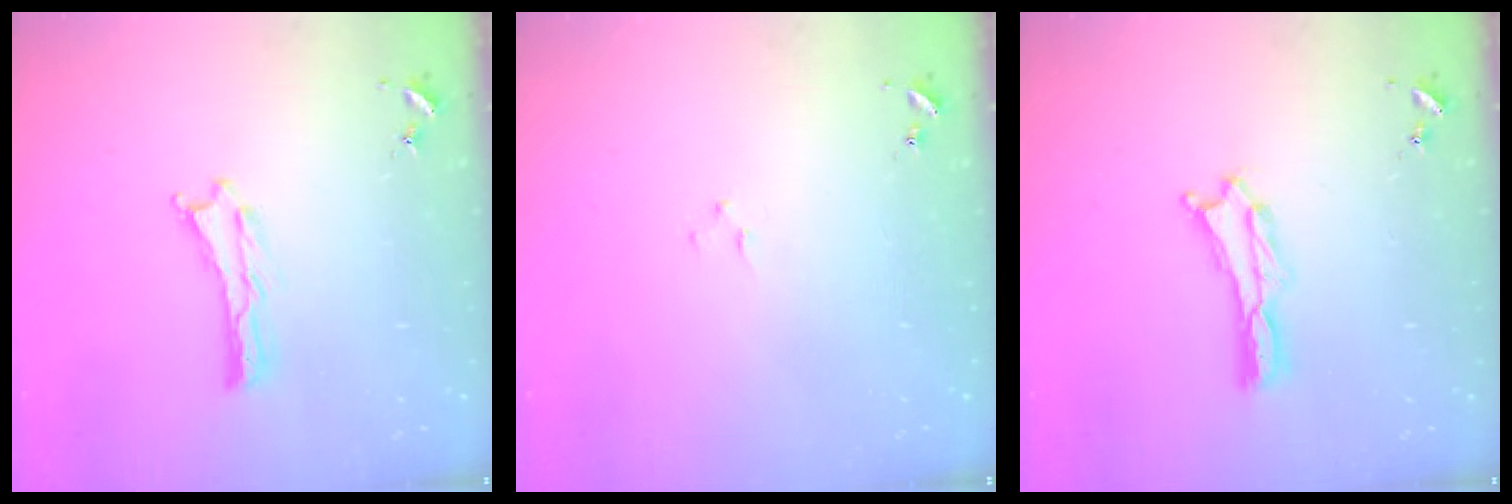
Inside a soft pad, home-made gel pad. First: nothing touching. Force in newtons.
{"total": 0.7, "press": 0.7, "slide": 0.2}
{"total": 0.8, "press": 0.7, "slide": 0.2}